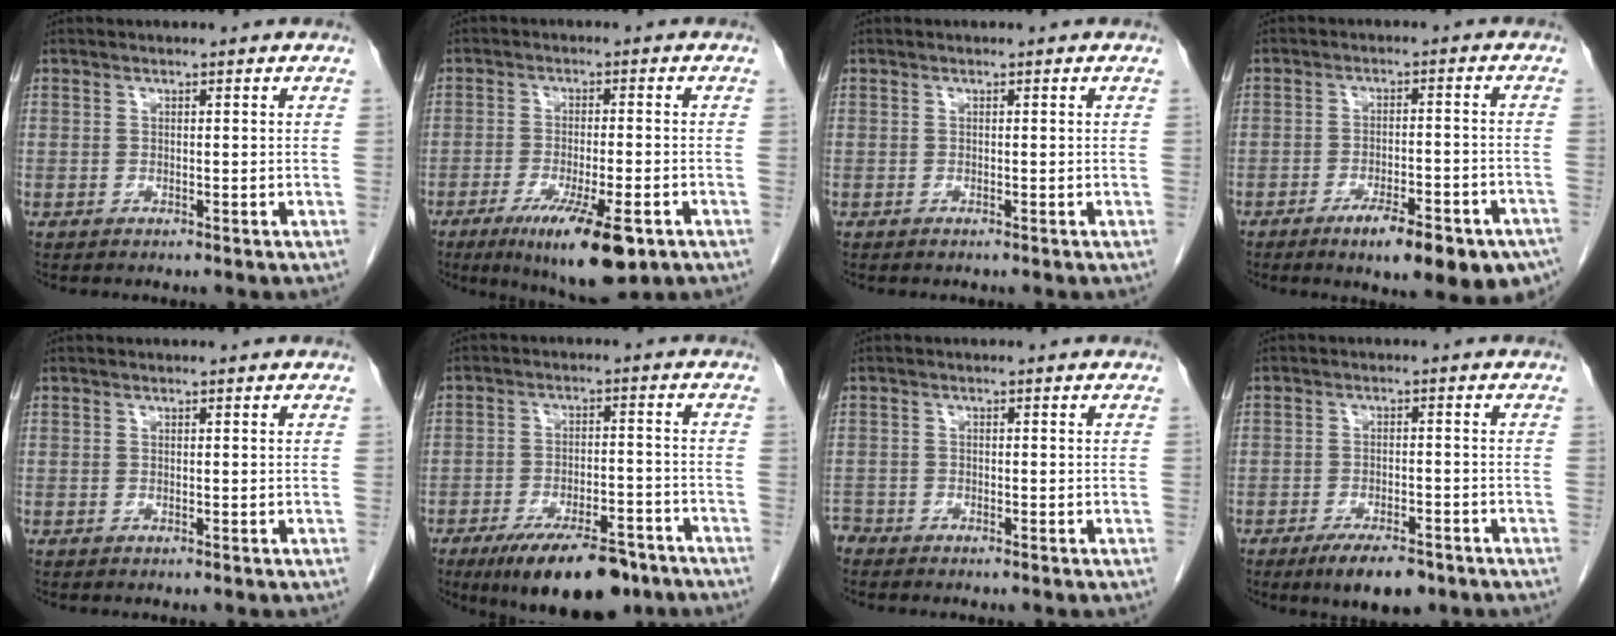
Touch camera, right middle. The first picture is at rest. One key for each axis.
{"total": 11.7, "fx": -6.6, "fy": 2.1, "fz": 9.5, "tx": -0.150, "ty": -0.026, "tz": -0.098}
{"total": 0.0}
{"total": 13.6, "fx": -9.1, "fy": 3.7, "fz": 9.4, "tx": -0.073, "ty": 0.009, "tz": -0.125}
{"total": 0.0}
{"total": 13.5, "fx": -9.9, "fy": 4.4, "fz": 8.1, "tx": -0.115, "ty": -0.002, "tz": -0.155}
{"total": 1.6, "fx": -1.6, "fy": 0.5, "fz": -0.1, "tx": 0.003, "ty": -0.002, "tz": -0.029}
{"total": 6.8, "fx": -4.8, "fy": 2.3, "fz": 4.3, "tx": -0.068, "ty": -0.006, "tz": -0.074}